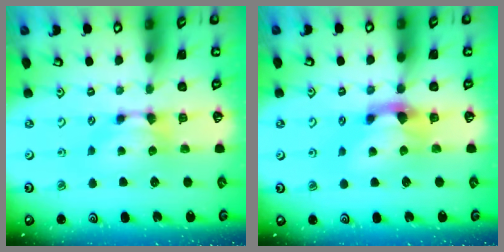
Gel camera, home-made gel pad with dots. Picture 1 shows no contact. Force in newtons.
{"total": 2.6, "press": 2.0, "slide": 1.7}